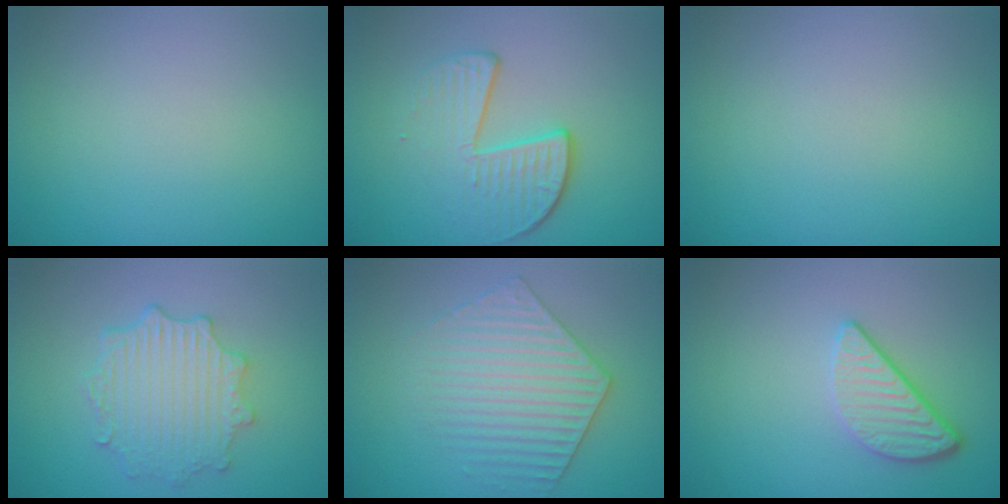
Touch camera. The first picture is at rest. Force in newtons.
{"total": 4.0, "press": 2.7, "slide": 2.9}
{"total": 0.0}
{"total": 4.7, "press": 3.7, "slide": 2.8}
{"total": 3.8, "press": 3.8, "slide": 0.6}
{"total": 3.3, "press": 2.7, "slide": 1.8}